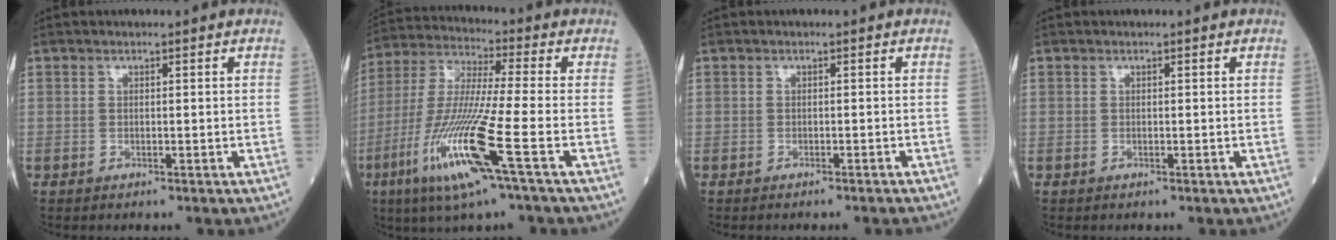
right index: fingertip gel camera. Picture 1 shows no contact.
{"total": 15.9, "force": [-6.6, -0.7, 14.4], "torque": [-0.306, -0.027, -0.131]}
{"total": 2.9, "force": [-2.7, -0.2, 0.9], "torque": [-0.012, -0.002, -0.034]}
{"total": 0.0}